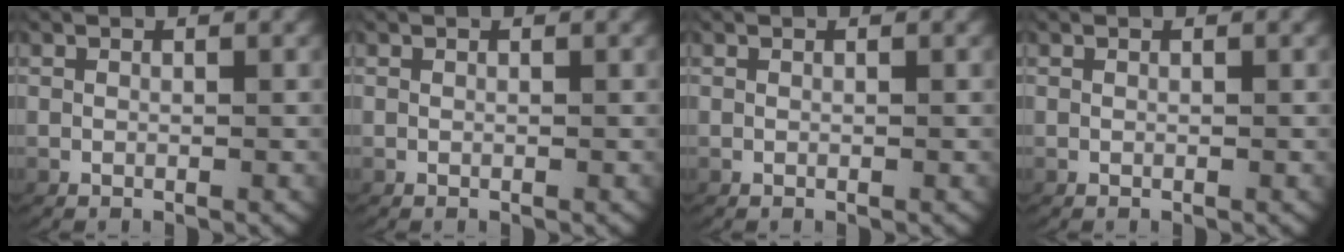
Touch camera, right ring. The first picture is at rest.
{"total": 0.0}
{"total": 0.0}
{"total": 0.0}